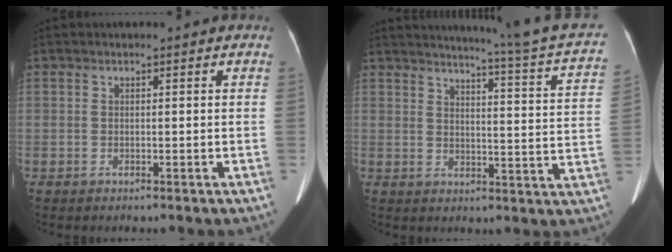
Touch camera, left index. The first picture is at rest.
{"total": 17.9, "force": [15.9, -1.4, 8.0], "torque": [-0.115, -0.074, 0.177]}